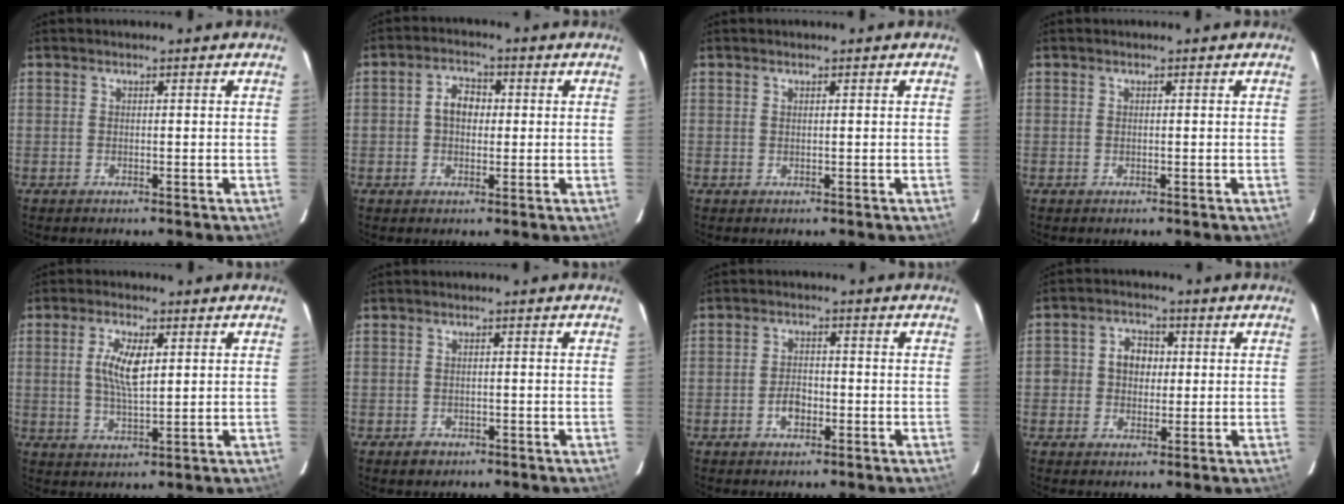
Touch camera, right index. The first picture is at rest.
{"total": 4.6, "force": [0.2, 3.5, 3.0], "torque": [-0.054, 0.016, 0.004]}
{"total": 0.0}
{"total": 0.0}
{"total": 6.6, "force": [1.5, 2.5, 5.9], "torque": [-0.111, 0.002, 0.030]}
{"total": 2.3, "force": [-1.3, 1.8, 0.5], "torque": [-0.011, 0.002, -0.016]}
{"total": 3.5, "force": [-1.5, 2.3, 2.2], "torque": [-0.043, 0.004, -0.024]}
{"total": 5.5, "force": [0.0, 4.9, 2.4], "torque": [-0.045, 0.016, 0.000]}